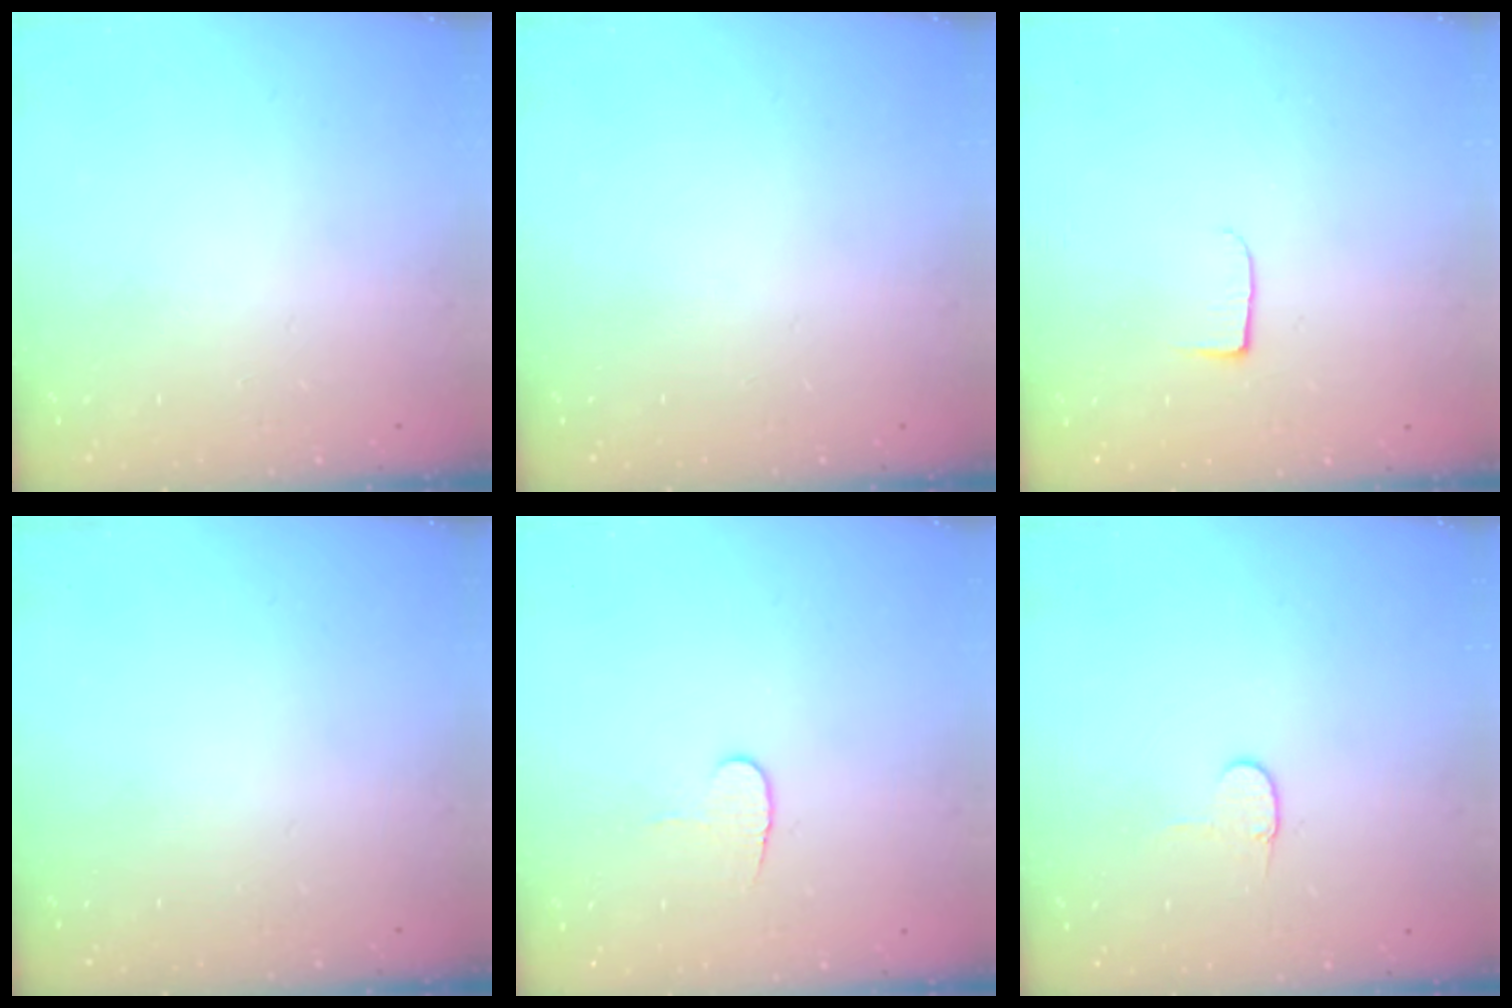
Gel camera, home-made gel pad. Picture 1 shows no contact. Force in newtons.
{"total": 0.0}
{"total": 5.0, "press": 4.9, "slide": 0.6}
{"total": 0.0}
{"total": 5.3, "press": 5.3, "slide": 0.5}
{"total": 3.2, "press": 3.2, "slide": 0.3}